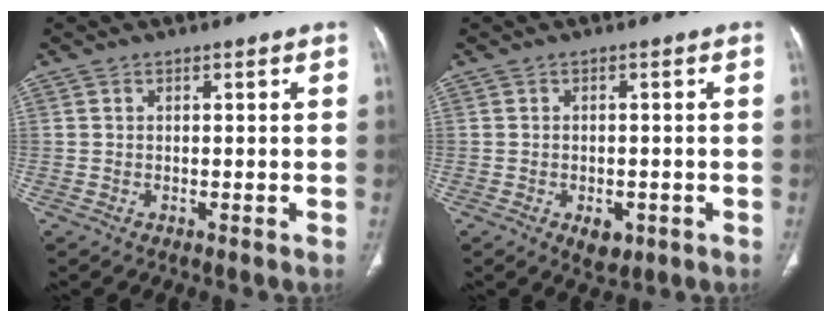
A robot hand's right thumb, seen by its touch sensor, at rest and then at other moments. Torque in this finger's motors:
{"motor_torque": [1.07, 0.77, 0.15, -0.50, -0.01]}